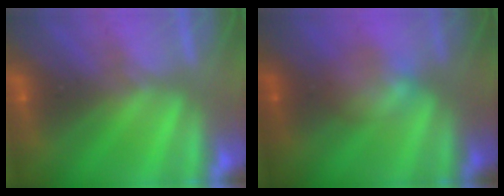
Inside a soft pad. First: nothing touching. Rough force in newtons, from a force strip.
{"total": 2.3}